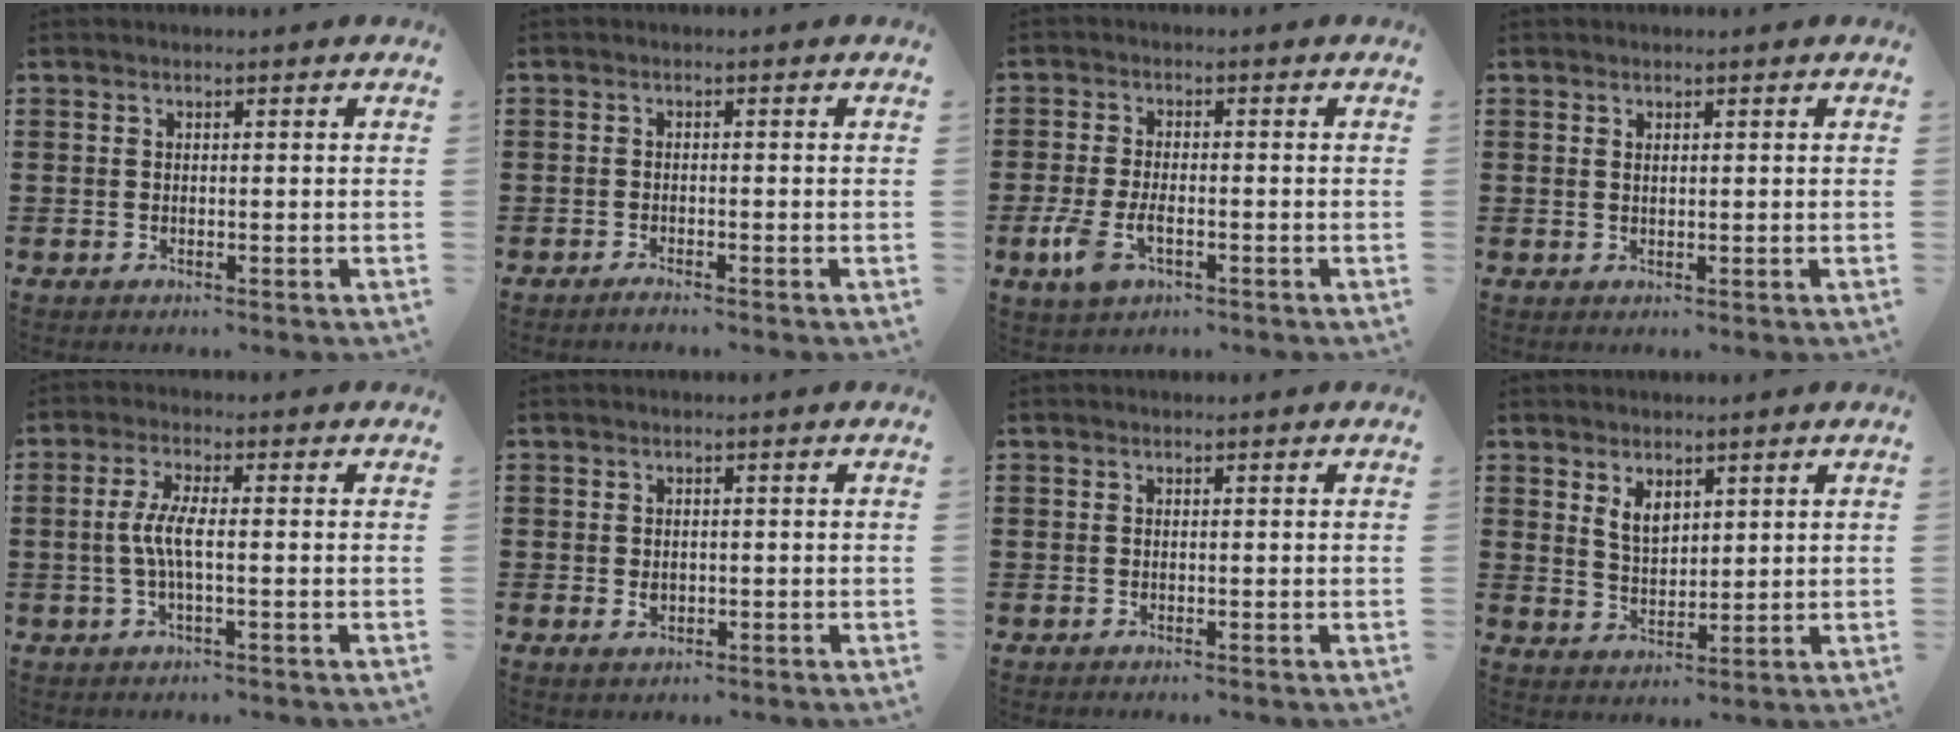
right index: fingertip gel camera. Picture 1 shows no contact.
{"total": 0.9, "force": [-0.9, 0.0, 0.3], "torque": [-0.009, -0.004, -0.017]}
{"total": 4.8, "force": [-2.1, 2.2, 3.7], "torque": [-0.088, -0.007, -0.041]}
{"total": 0.6, "force": [0.3, 0.3, 0.4], "torque": [-0.009, 0.002, 0.005]}
{"total": 4.6, "force": [-0.5, 0.9, 4.5], "torque": [-0.103, -0.006, -0.019]}
{"total": 1.3, "force": [-0.1, 0.9, 0.9], "torque": [-0.017, 0.004, -0.002]}
{"total": 0.0}
{"total": 3.9, "force": [2.2, 2.3, 2.2], "torque": [-0.044, 0.004, 0.039]}